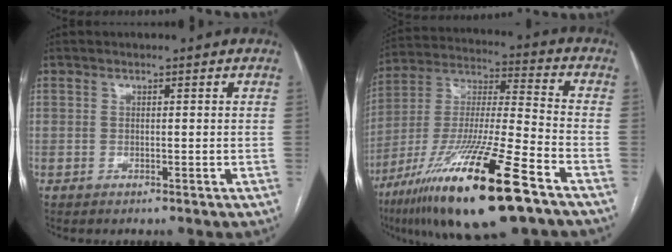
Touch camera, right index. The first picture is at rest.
{"total": 23.6, "force": [-13.7, 1.9, 19.2], "torque": [-0.361, -0.047, -0.244]}